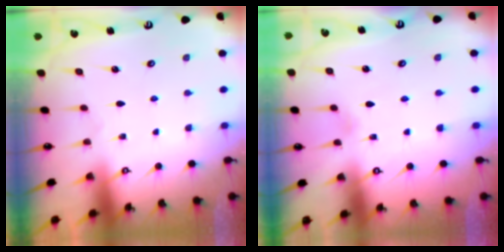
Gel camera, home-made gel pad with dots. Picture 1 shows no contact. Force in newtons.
{"total": 2.6, "press": 2.6, "slide": 0.3}